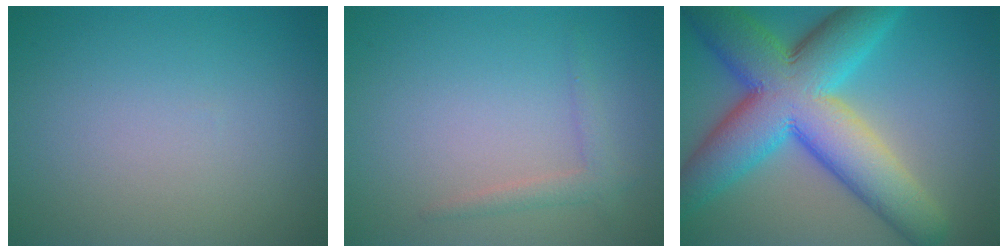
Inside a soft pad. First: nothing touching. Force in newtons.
{"total": 1.5, "press": 1.4, "slide": 0.1}
{"total": 13.3, "press": 13.3, "slide": 0.5}